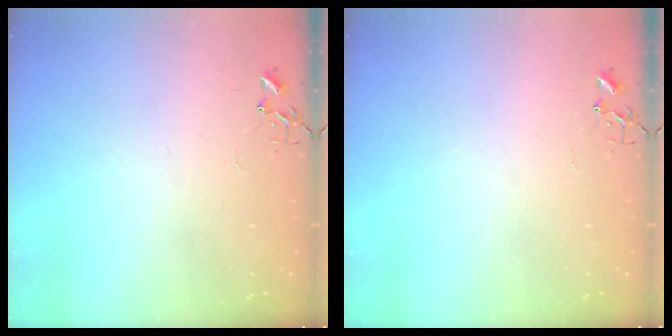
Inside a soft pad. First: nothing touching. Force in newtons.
{"total": 0.0}